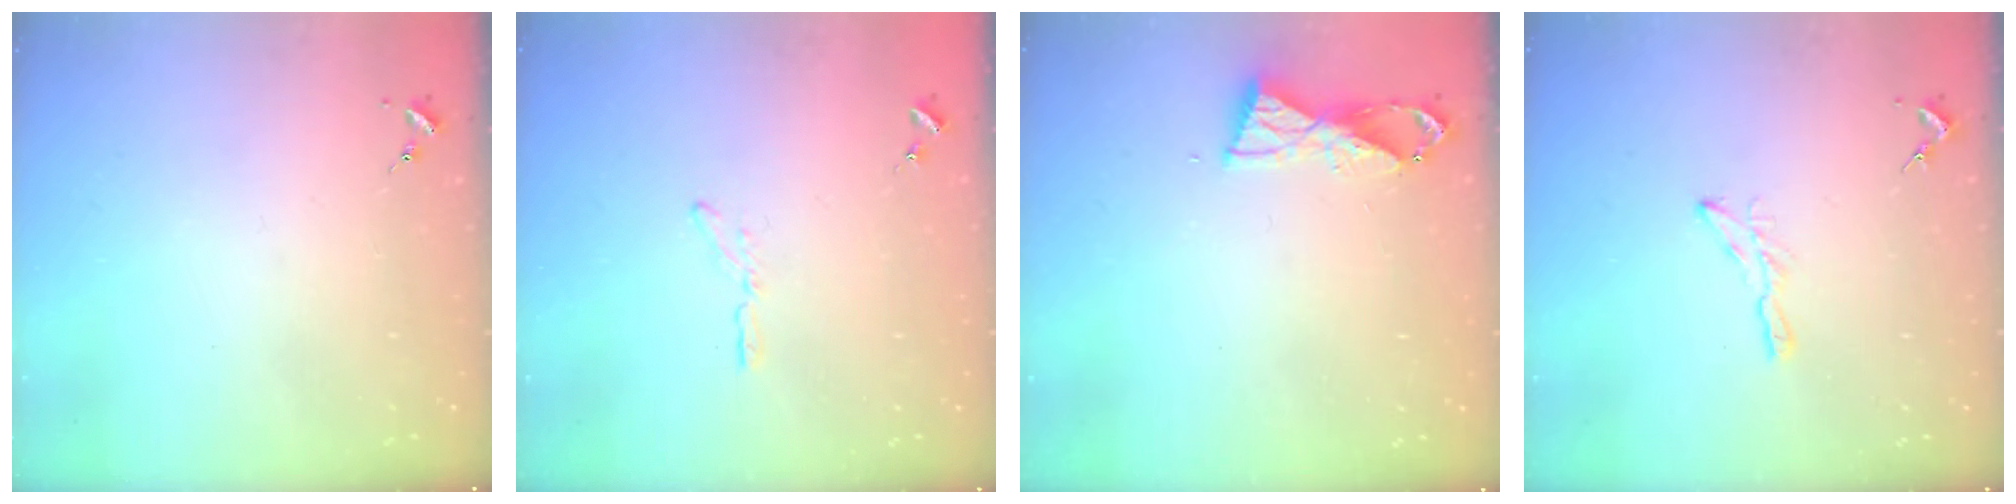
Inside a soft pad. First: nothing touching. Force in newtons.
{"total": 3.2, "press": 3.2, "slide": 0.3}
{"total": 7.0, "press": 7.0, "slide": 0.5}
{"total": 5.4, "press": 5.4, "slide": 0.3}